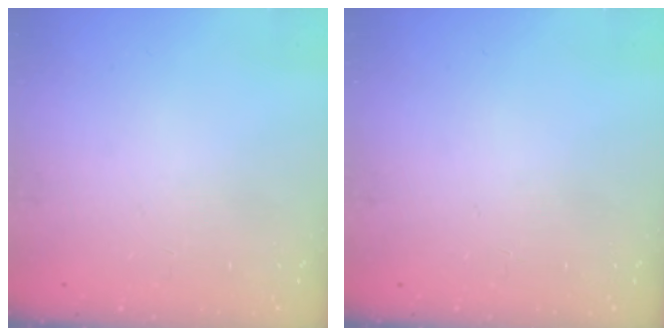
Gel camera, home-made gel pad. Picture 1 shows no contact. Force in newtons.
{"total": 0.0}